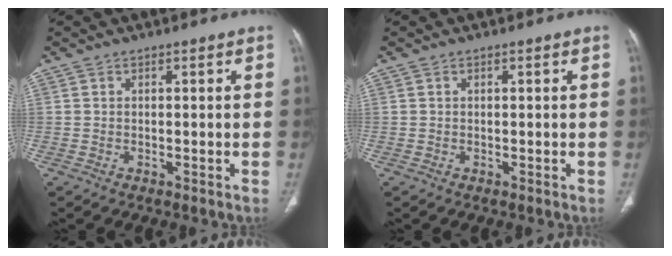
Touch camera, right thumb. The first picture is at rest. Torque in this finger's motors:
{"motor_torque": [0.16, 0.14, -0.34, -0.20, 0.03]}